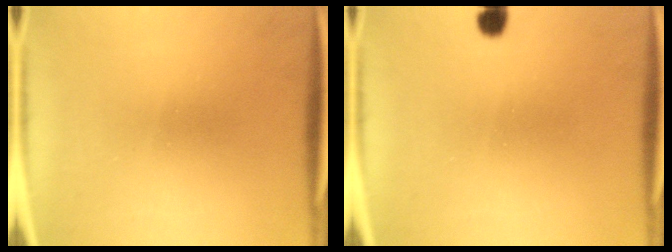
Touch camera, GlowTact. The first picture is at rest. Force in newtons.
{"total": 2.0}